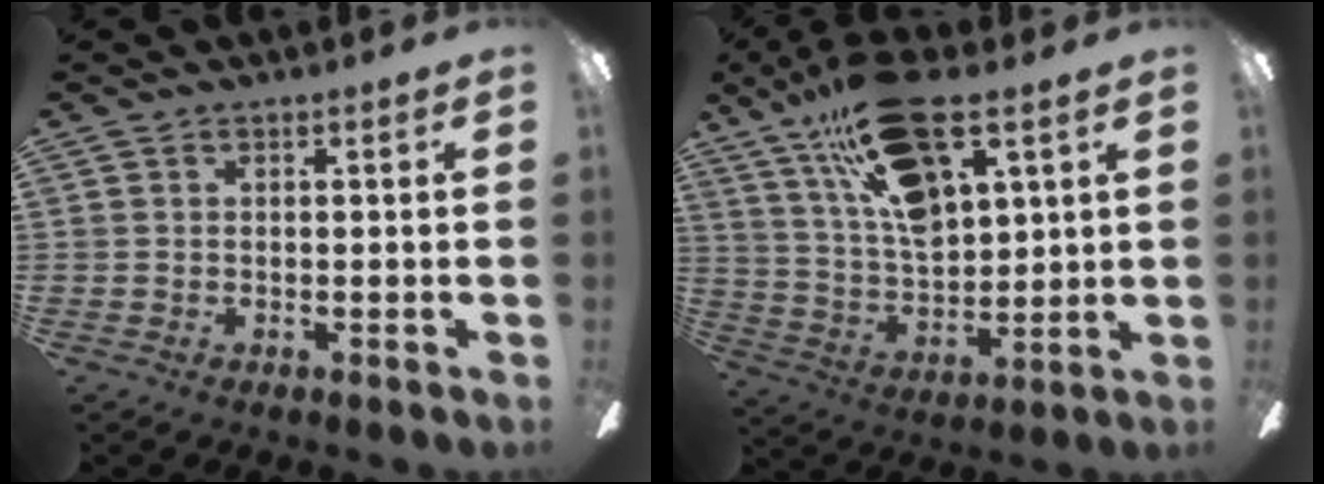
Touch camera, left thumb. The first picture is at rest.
{"total": 20.4, "force": [11.7, 8.3, 14.5], "torque": [-0.273, -0.050, 0.202]}